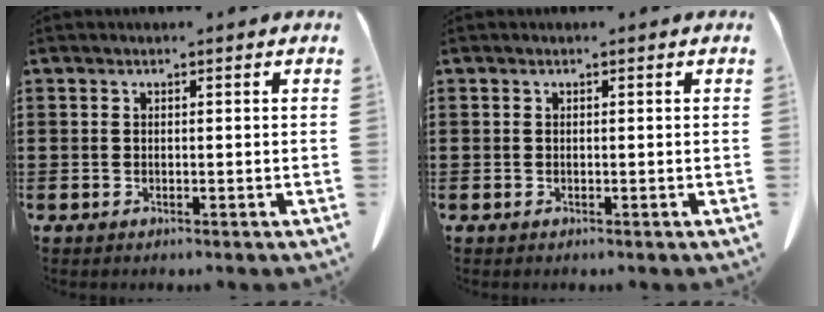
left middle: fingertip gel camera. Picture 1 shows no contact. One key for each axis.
{"total": 0.0}